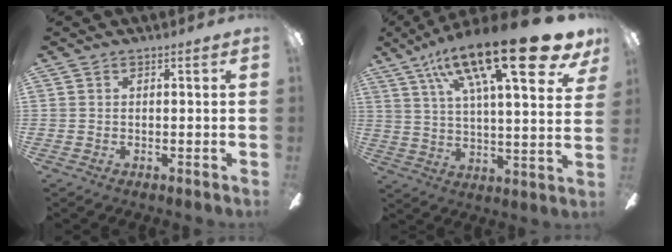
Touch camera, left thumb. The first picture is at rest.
{"total": 26.2, "force": [15.1, 7.0, 20.3], "torque": [-0.324, -0.081, 0.237]}